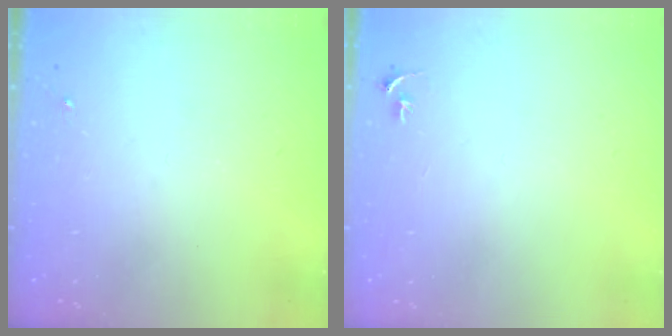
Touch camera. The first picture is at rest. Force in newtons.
{"total": 3.1, "press": 3.1, "slide": 0.3}